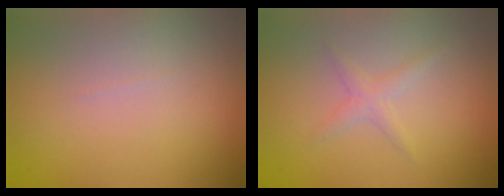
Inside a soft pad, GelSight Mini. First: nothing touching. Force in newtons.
{"total": 1.8, "press": 1.8, "slide": 0.1}